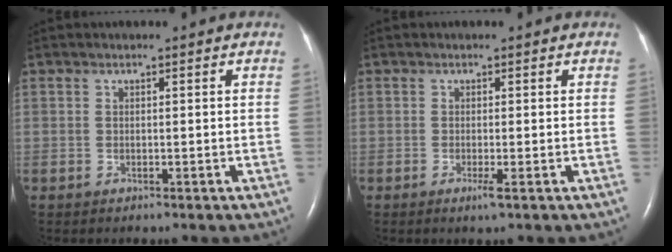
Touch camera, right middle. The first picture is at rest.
{"total": 1.3, "force": [-0.6, -0.2, 1.1], "torque": [-0.022, -0.004, -0.011]}